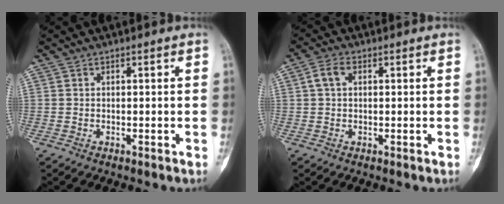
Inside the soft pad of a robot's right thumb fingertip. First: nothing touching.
{"total": 3.2, "force": [0.8, 2.1, 2.4], "torque": [-0.049, 0.010, 0.013]}